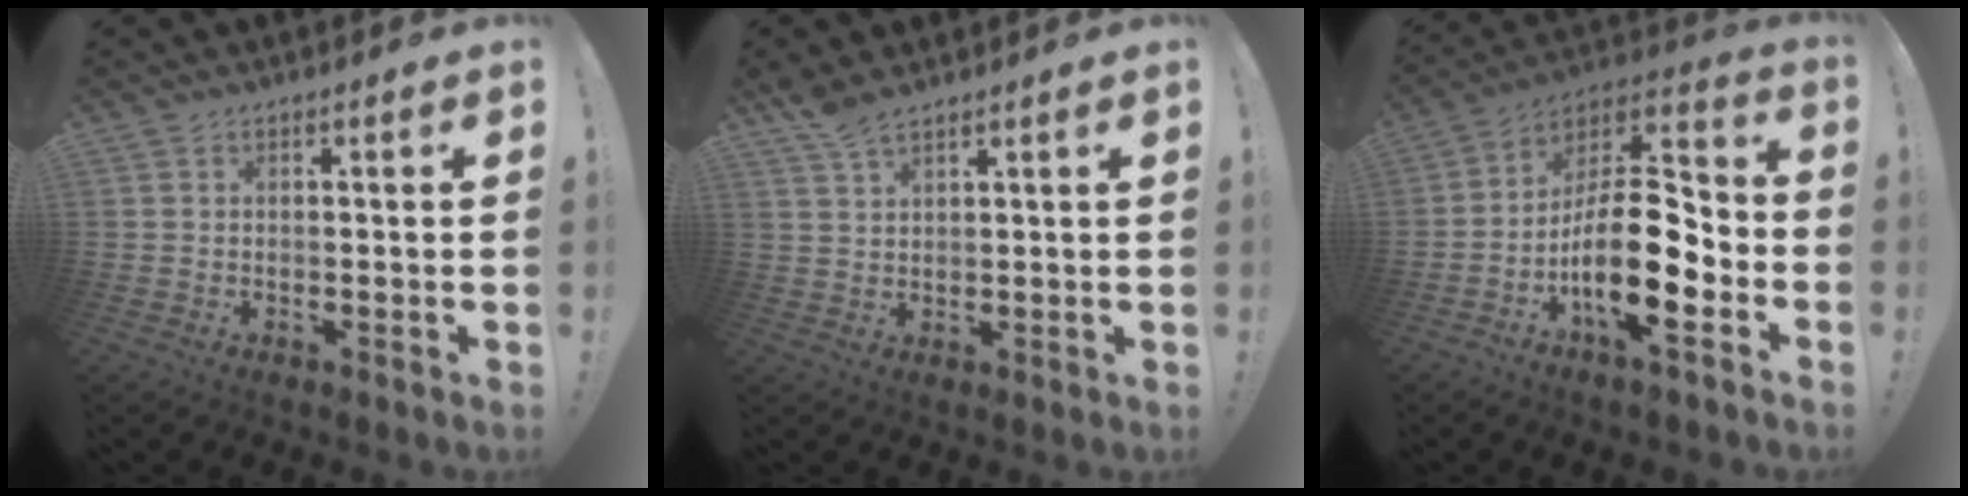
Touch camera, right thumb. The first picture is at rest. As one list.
[{"total": 5.0, "force": [4.2, 1.3, 2.4], "torque": [-0.045, -0.023, 0.078]}, {"total": 19.0, "force": [-6.2, 7.0, 16.5], "torque": [-0.302, 0.021, -0.103]}]